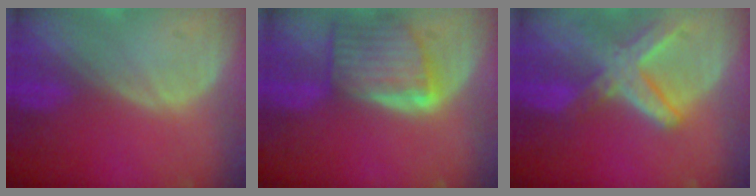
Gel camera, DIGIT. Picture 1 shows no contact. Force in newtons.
{"total": 7.9, "press": 7.2, "slide": 3.3}
{"total": 8.2, "press": 7.1, "slide": 4.1}